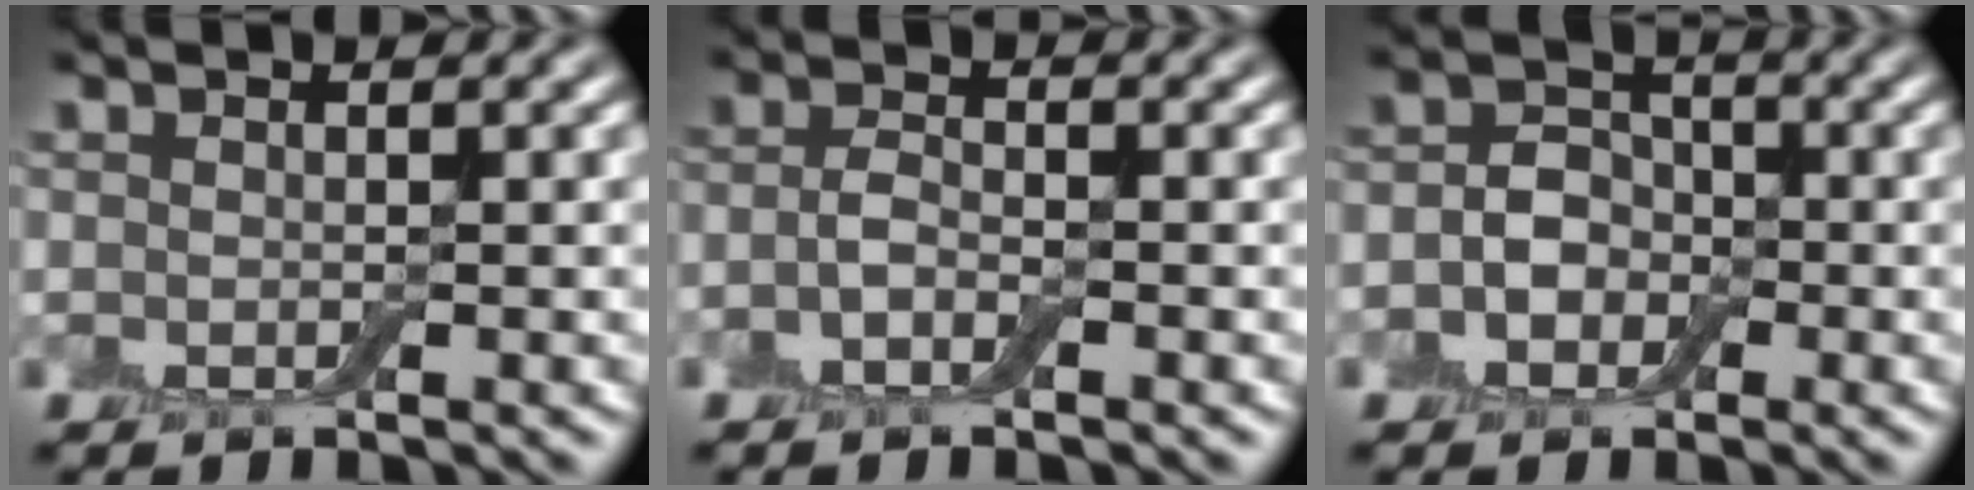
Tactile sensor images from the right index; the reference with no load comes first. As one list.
[{"total": 1.7, "force": [-1.1, 0.7, 1.0], "torque": [-0.021, 0.000, -0.025]}, {"total": 3.0, "force": [-1.2, 2.5, 1.3], "torque": [0.000, -0.001, -0.033]}]